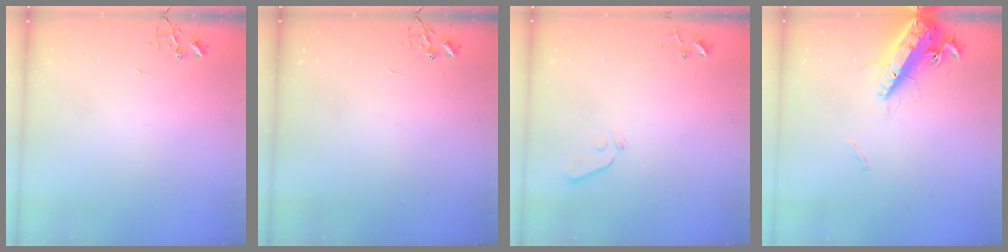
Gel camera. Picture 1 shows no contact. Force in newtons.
{"total": 0.0}
{"total": 3.6, "press": 3.5, "slide": 0.7}
{"total": 16.7, "press": 16.2, "slide": 4.1}